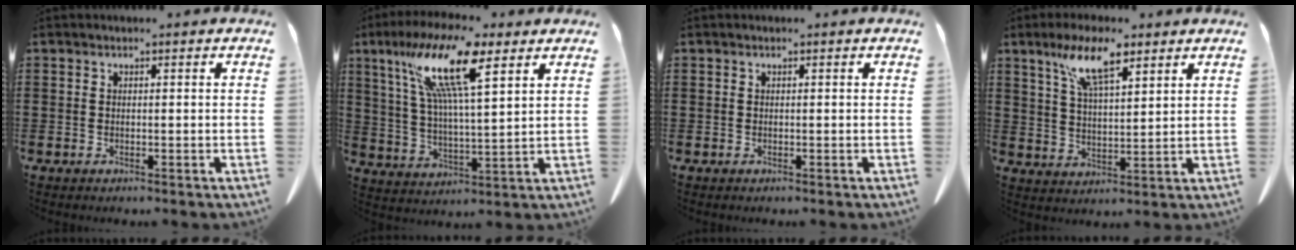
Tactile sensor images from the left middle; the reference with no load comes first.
{"total": 13.6, "force": [8.5, 2.7, 10.2], "torque": [-0.226, -0.025, 0.143]}
{"total": 0.0}
{"total": 9.2, "force": [6.0, 2.4, 6.5], "torque": [-0.134, -0.006, 0.105]}